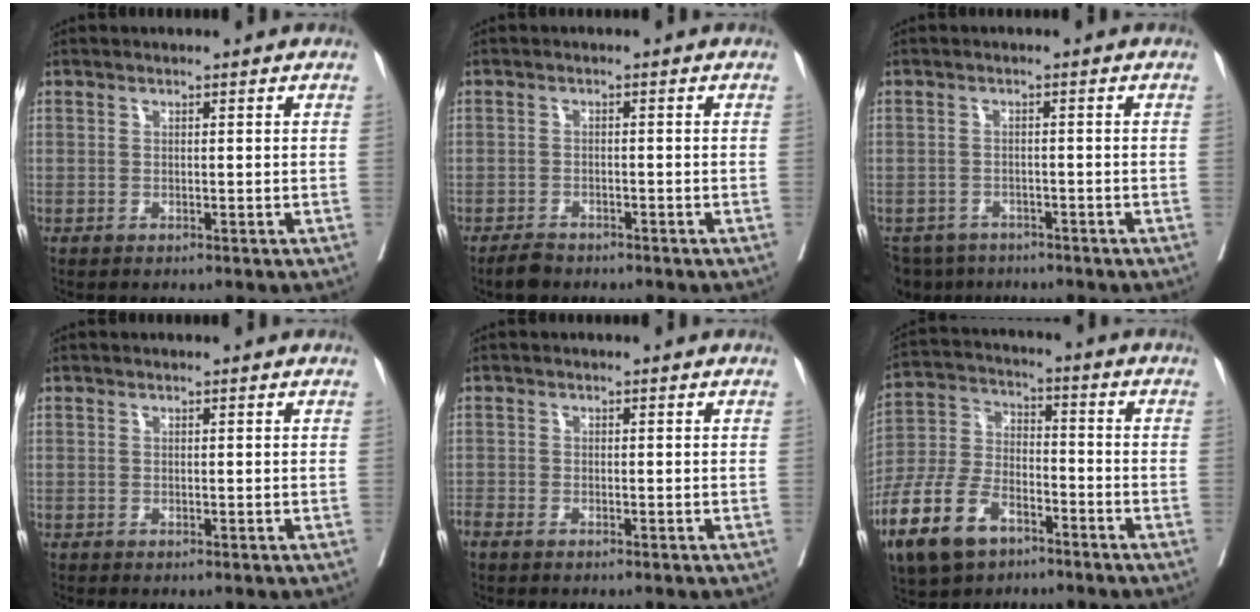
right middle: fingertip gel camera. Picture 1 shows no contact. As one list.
[{"total": 2.5, "force": [-2.2, 1.0, 0.9], "torque": [-0.021, -0.002, -0.037]}, {"total": 5.9, "force": [-4.9, 3.2, 0.6], "torque": [-0.007, -0.007, -0.077]}, {"total": 0.0}, {"total": 2.0, "force": [-1.8, 0.6, 0.8], "torque": [-0.021, -0.006, -0.033]}, {"total": 12.7, "force": [-7.7, 6.6, 7.8], "torque": [-0.178, -0.006, -0.151]}]